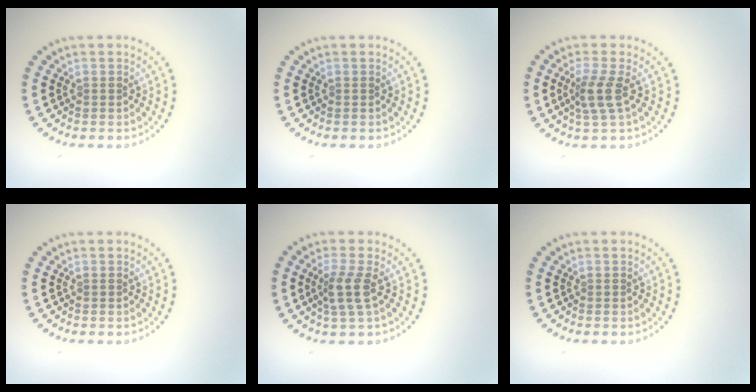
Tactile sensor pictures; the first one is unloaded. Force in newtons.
{"total": 0.0}
{"total": 2.6, "press": 2.0, "slide": 1.6}
{"total": 0.0}
{"total": 2.5, "press": 2.0, "slide": 1.5}
{"total": 0.0}